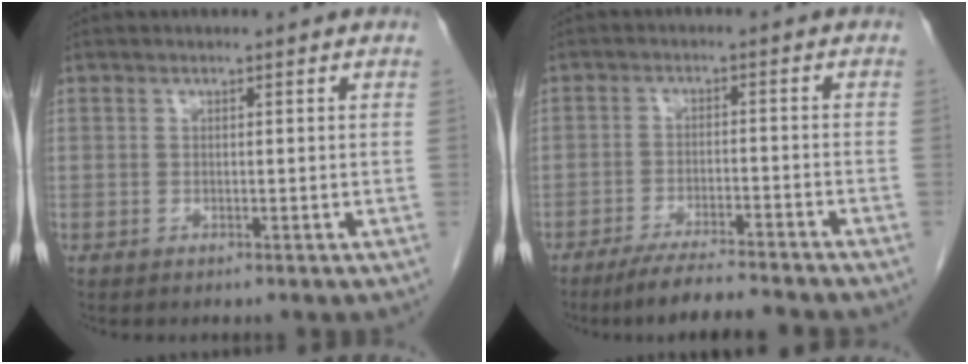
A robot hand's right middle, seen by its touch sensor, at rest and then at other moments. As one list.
[{"total": 9.1, "force": [-8.1, -0.2, 4.2], "torque": [-0.055, -0.019, -0.129]}]